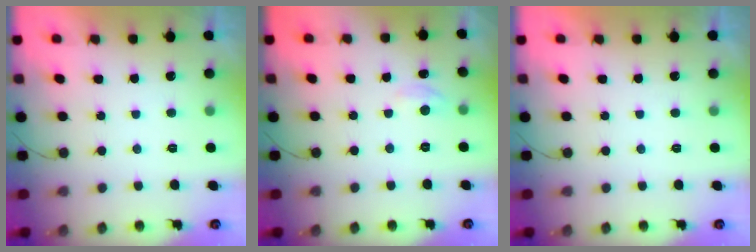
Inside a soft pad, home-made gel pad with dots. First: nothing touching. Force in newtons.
{"total": 3.6, "press": 3.6, "slide": 0.5}
{"total": 0.0}